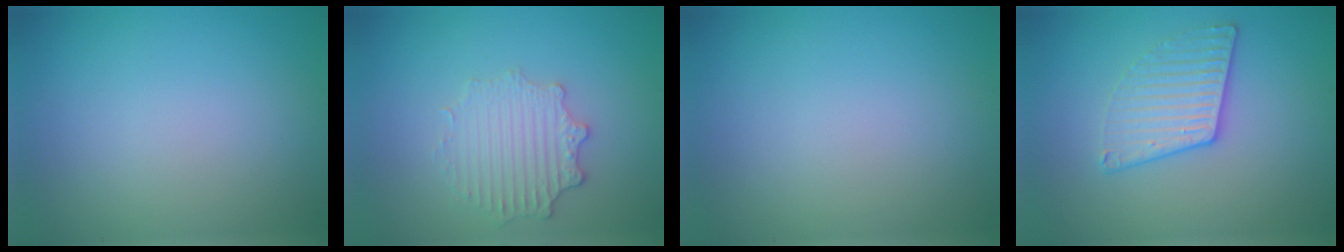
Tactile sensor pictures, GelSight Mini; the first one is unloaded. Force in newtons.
{"total": 2.6, "press": 2.5, "slide": 0.9}
{"total": 0.0}
{"total": 3.1, "press": 2.8, "slide": 1.4}